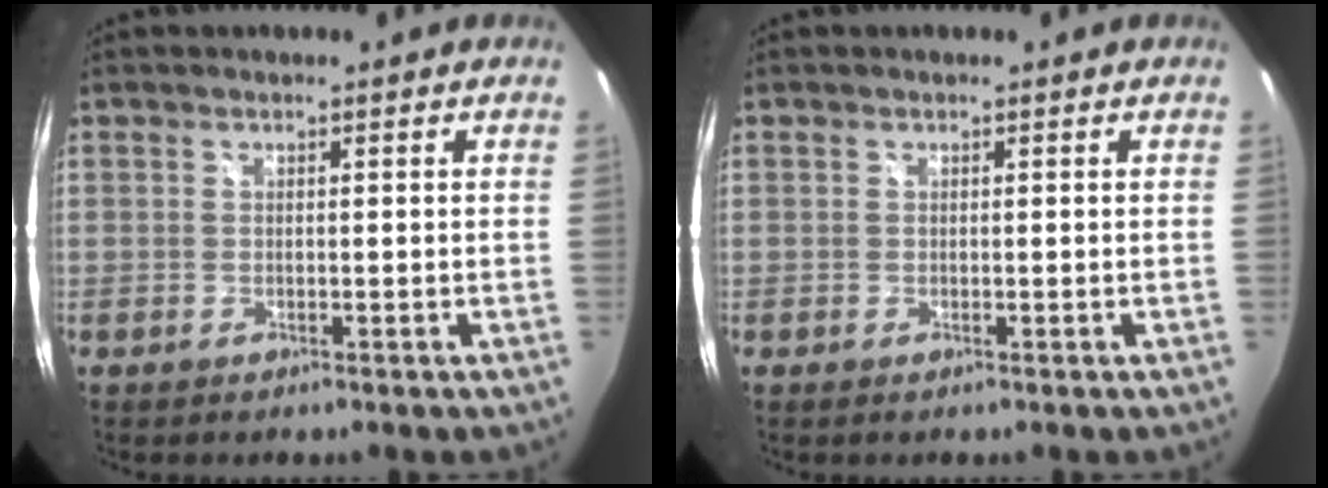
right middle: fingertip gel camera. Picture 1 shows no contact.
{"total": 0.0}